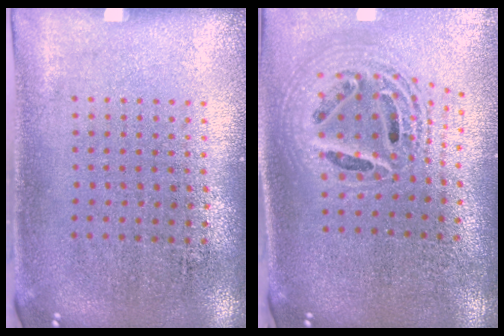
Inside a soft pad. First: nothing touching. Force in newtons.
{"total": 2.2, "press": 1.6, "slide": 1.4}